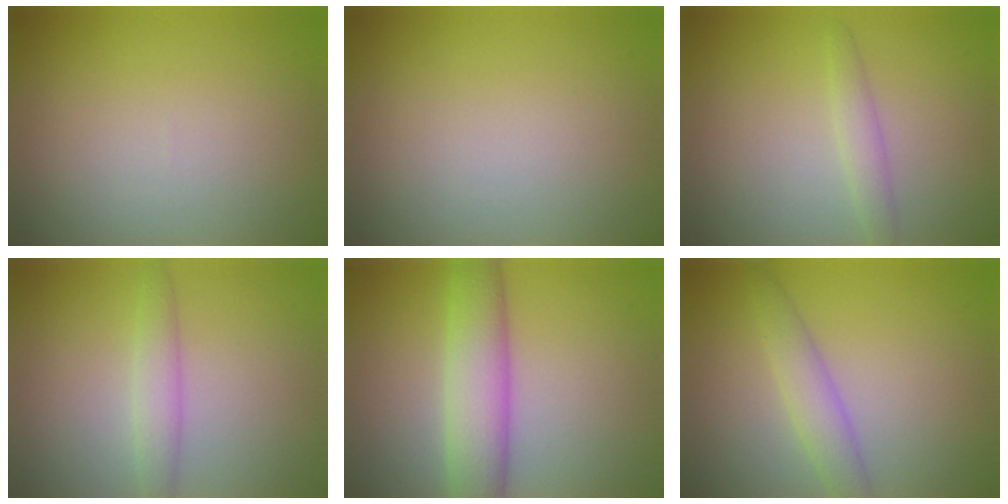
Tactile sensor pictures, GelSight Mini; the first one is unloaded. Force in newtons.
{"total": 0.0}
{"total": 1.5, "press": 1.5, "slide": 0.0}
{"total": 2.2, "press": 2.2, "slide": 0.0}
{"total": 5.7, "press": 5.7, "slide": 0.2}
{"total": 2.7, "press": 2.7, "slide": 0.0}